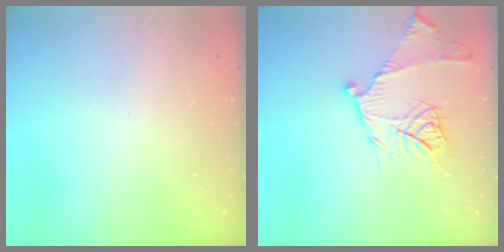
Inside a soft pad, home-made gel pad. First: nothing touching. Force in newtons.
{"total": 15.0, "press": 14.9, "slide": 1.2}